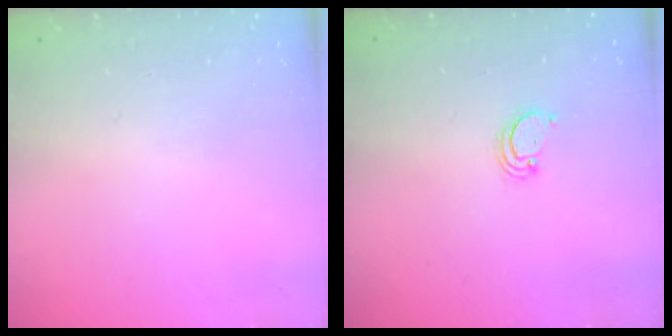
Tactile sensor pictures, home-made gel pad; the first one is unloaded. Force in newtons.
{"total": 2.2, "press": 2.2, "slide": 0.2}